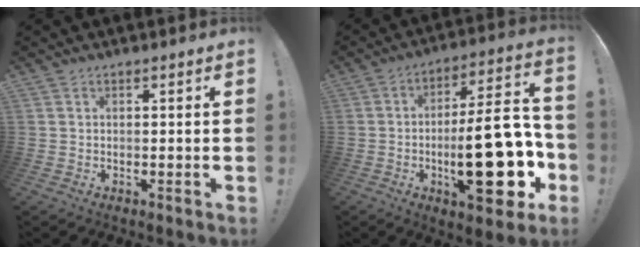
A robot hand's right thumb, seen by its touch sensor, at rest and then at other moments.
{"total": 26.6, "force": [-5.9, 9.4, 24.1], "torque": [-0.366, 0.027, -0.085]}